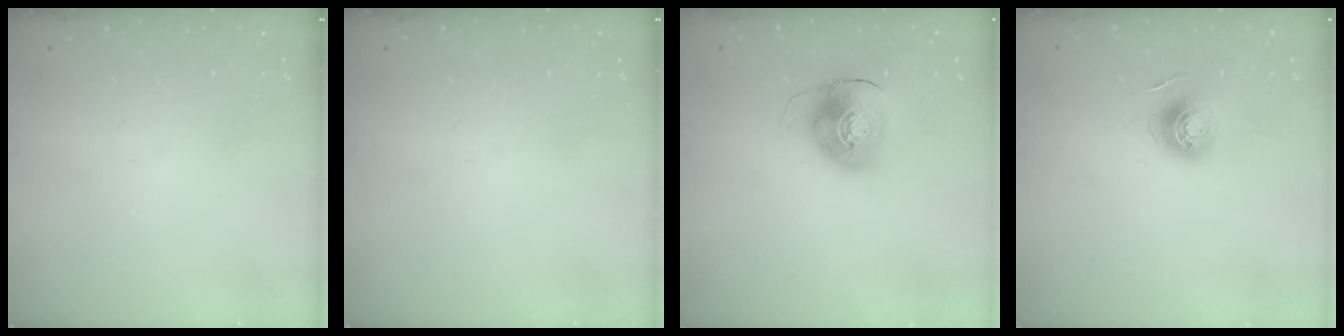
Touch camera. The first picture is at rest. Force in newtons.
{"total": 0.0}
{"total": 9.2, "press": 9.0, "slide": 1.5}
{"total": 6.1, "press": 6.1, "slide": 0.5}